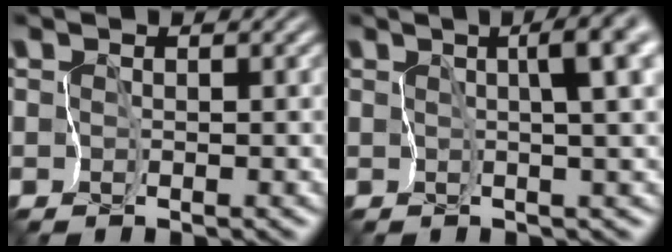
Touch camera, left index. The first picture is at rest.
{"total": 5.9, "force": [1.1, 1.2, 5.7], "torque": [-0.076, 0.009, 0.018]}